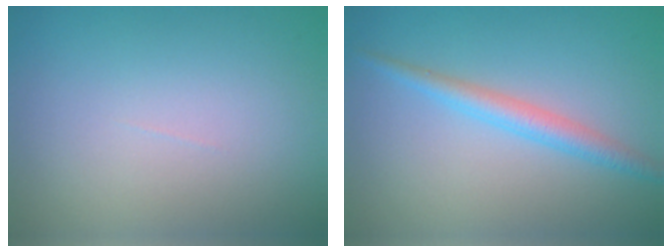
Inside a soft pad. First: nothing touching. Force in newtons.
{"total": 2.5, "press": 2.5, "slide": 0.0}